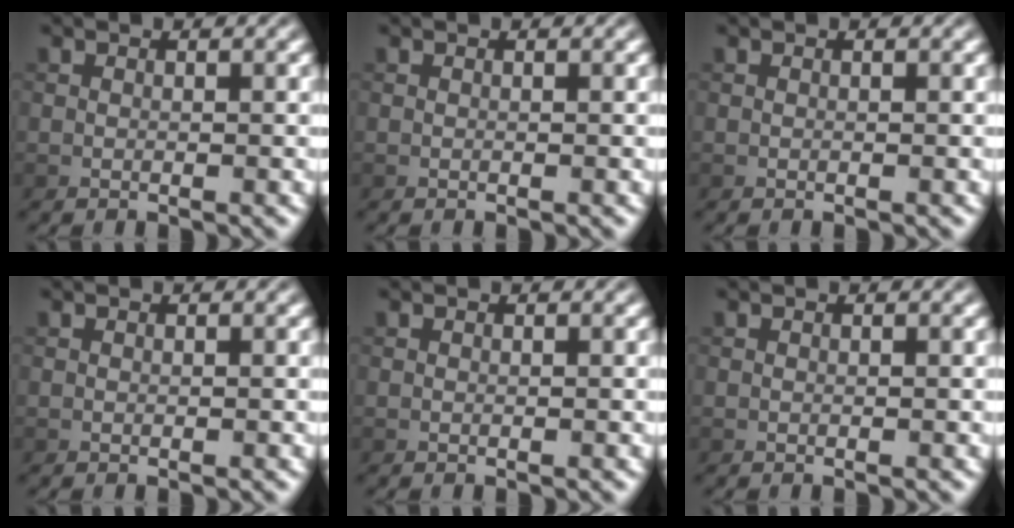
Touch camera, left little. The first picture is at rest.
{"total": 0.0}
{"total": 0.0}
{"total": 0.0}
{"total": 0.0}
{"total": 0.0}